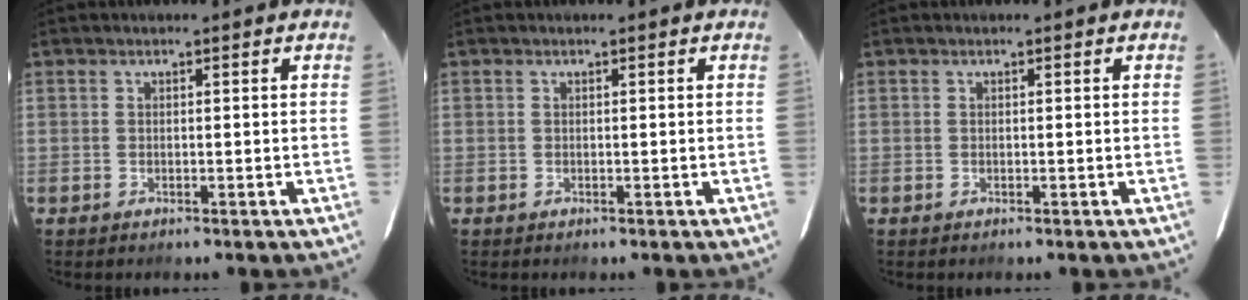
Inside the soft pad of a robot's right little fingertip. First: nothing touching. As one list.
[{"total": 0.0}, {"total": 0.0}]